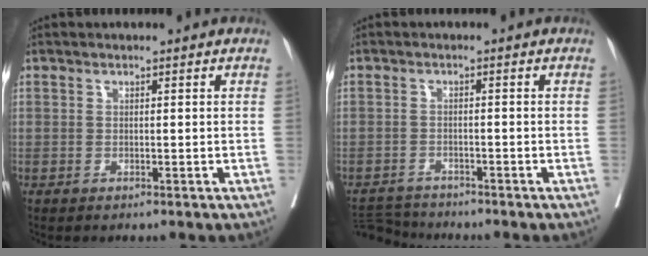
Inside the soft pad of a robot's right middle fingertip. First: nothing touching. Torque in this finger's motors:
{"motor_torque": [-0.52, -0.49, -0.14, -0.05]}